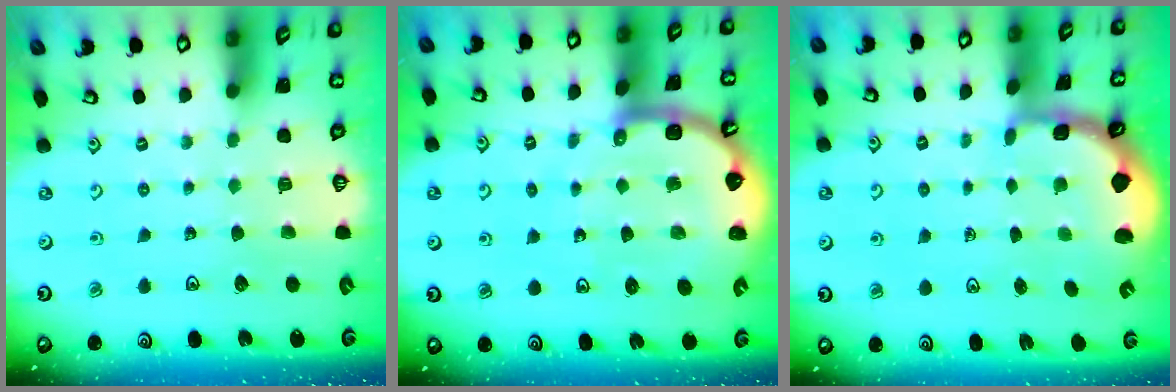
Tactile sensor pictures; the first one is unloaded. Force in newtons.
{"total": 9.2, "press": 9.1, "slide": 1.1}
{"total": 1.8, "press": 1.8, "slide": 0.3}